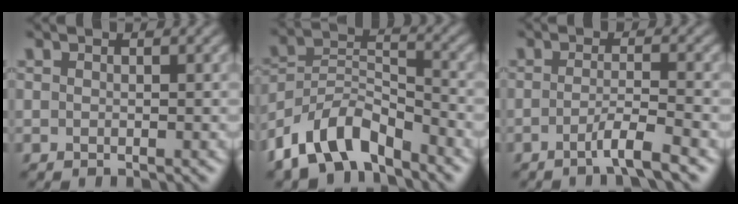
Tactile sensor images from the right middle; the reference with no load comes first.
{"total": 7.7, "force": [-5.7, 3.4, 3.8], "torque": [-0.064, 0.000, -0.119]}
{"total": 3.1, "force": [-1.7, 0.3, 2.6], "torque": [-0.040, 0.002, -0.041]}